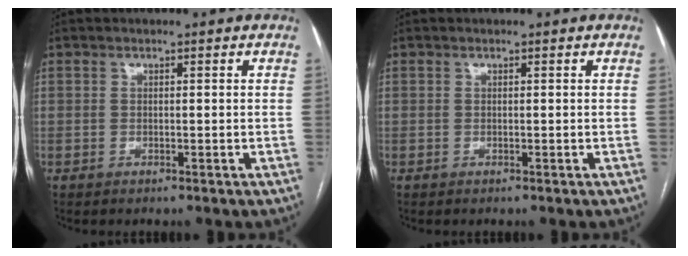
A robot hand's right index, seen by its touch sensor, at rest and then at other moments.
{"total": 0.0}